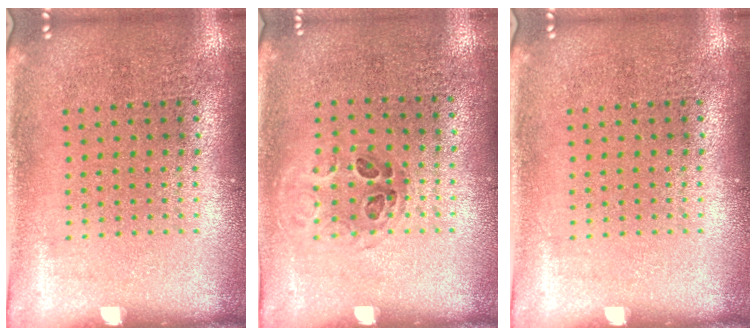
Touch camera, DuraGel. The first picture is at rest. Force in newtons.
{"total": 1.0, "press": 0.7, "slide": 0.7}
{"total": 0.0}